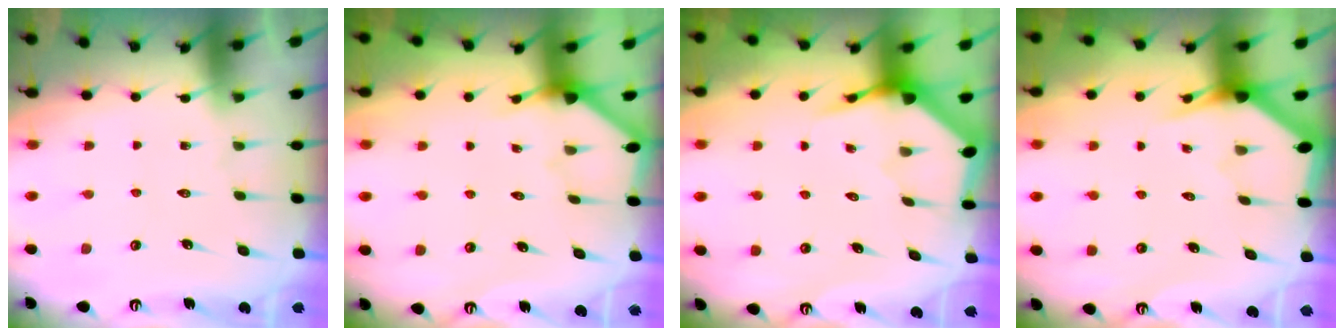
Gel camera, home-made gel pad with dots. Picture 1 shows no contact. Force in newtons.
{"total": 2.9, "press": 2.8, "slide": 0.4}
{"total": 4.1, "press": 4.0, "slide": 0.5}
{"total": 3.2, "press": 3.2, "slide": 0.1}